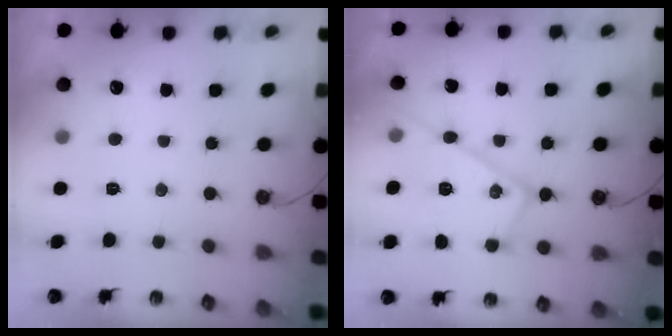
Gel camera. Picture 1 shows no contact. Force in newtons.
{"total": 15.2, "press": 15.2, "slide": 0.8}